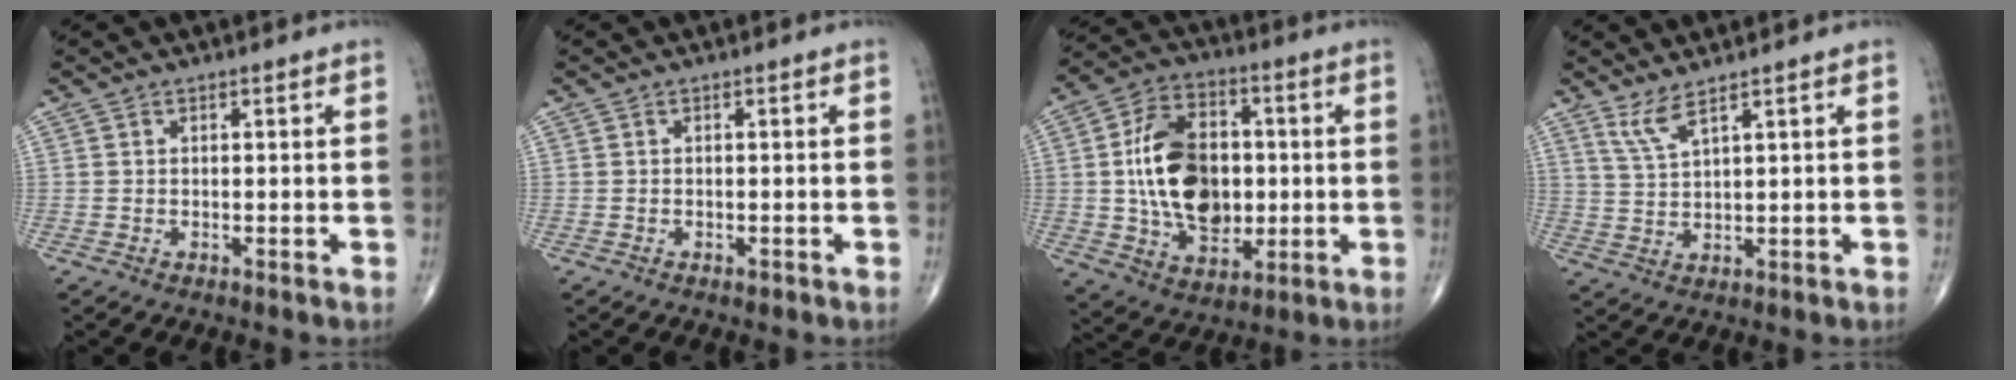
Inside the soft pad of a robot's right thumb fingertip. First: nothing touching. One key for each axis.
{"total": 0.7, "fx": -0.4, "fy": 0.3, "fz": 0.4, "tx": -0.006, "ty": 0.000, "tz": -0.006}
{"total": 18.1, "fx": 0.4, "fy": 12.2, "fz": 13.4, "tx": -0.201, "ty": 0.010, "tz": 0.011}
{"total": 3.9, "fx": 2.8, "fy": 0.4, "fz": 2.6, "tx": -0.062, "ty": -0.023, "tz": 0.065}